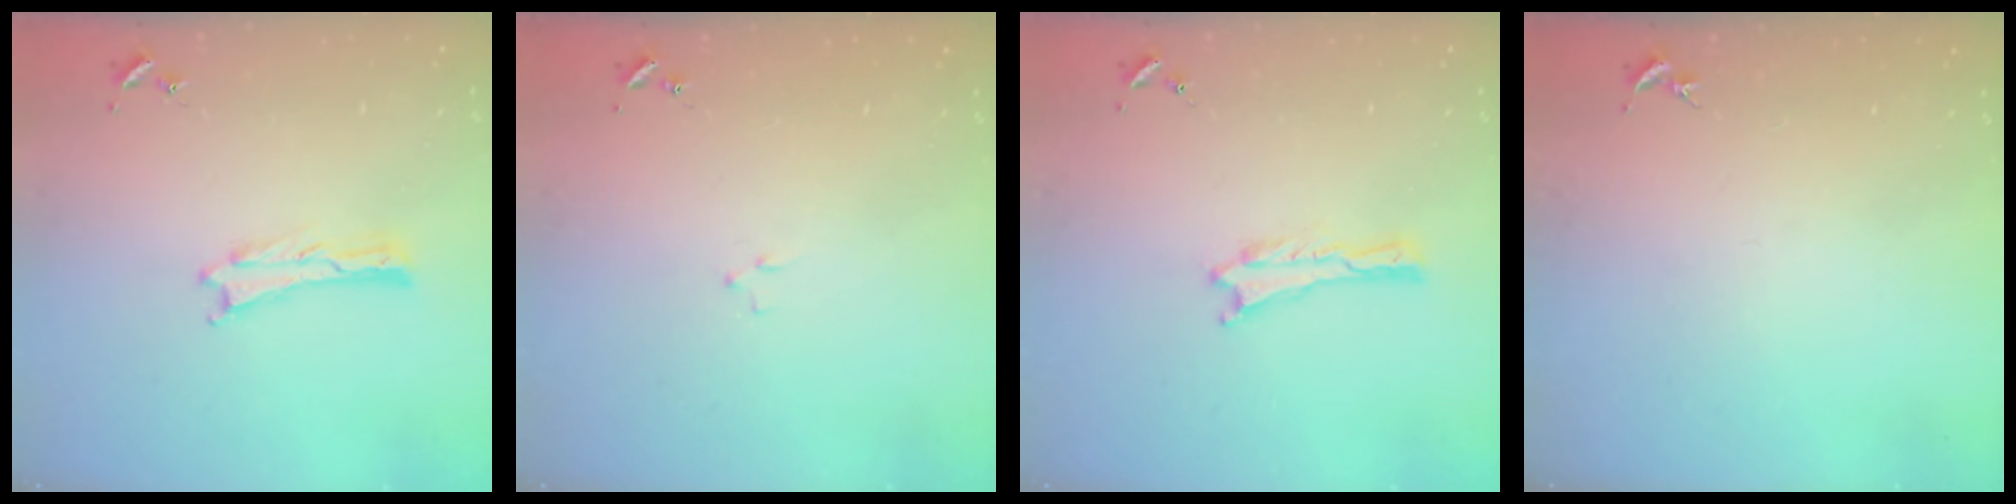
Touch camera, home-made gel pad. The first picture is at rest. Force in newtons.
{"total": 0.7, "press": 0.7, "slide": 0.2}
{"total": 0.0}
{"total": 0.0}